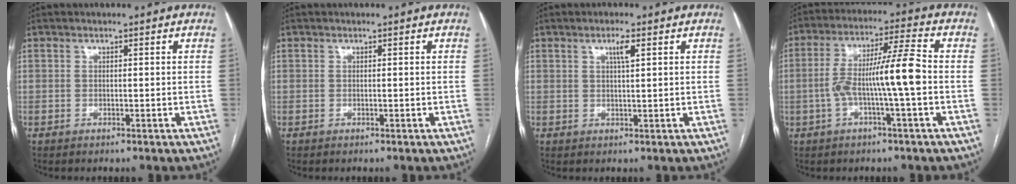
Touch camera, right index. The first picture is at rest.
{"total": 0.0}
{"total": 2.3, "force": [1.0, 0.1, 2.1], "torque": [-0.039, -0.002, 0.018]}
{"total": 10.0, "force": [-1.6, -0.1, 9.9], "torque": [-0.184, 0.023, -0.033]}